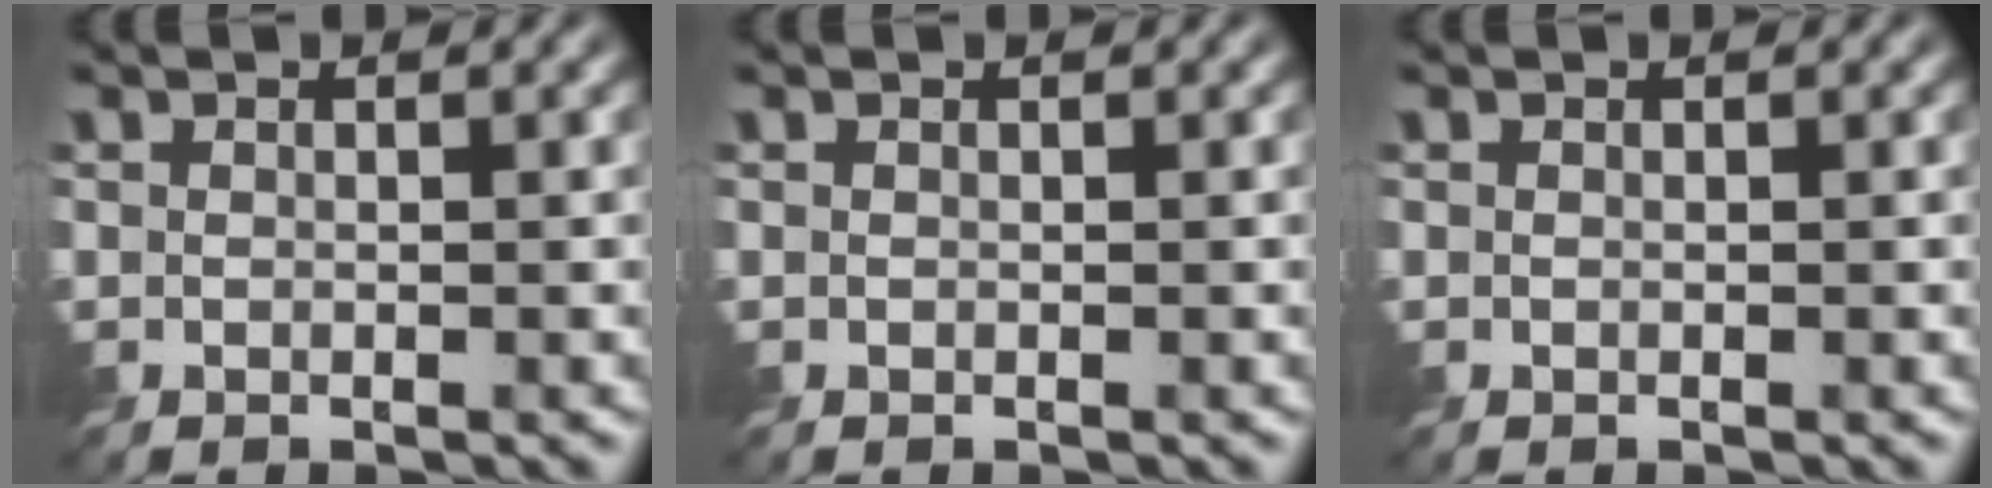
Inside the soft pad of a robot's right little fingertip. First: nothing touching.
{"total": 0.0}
{"total": 0.0}